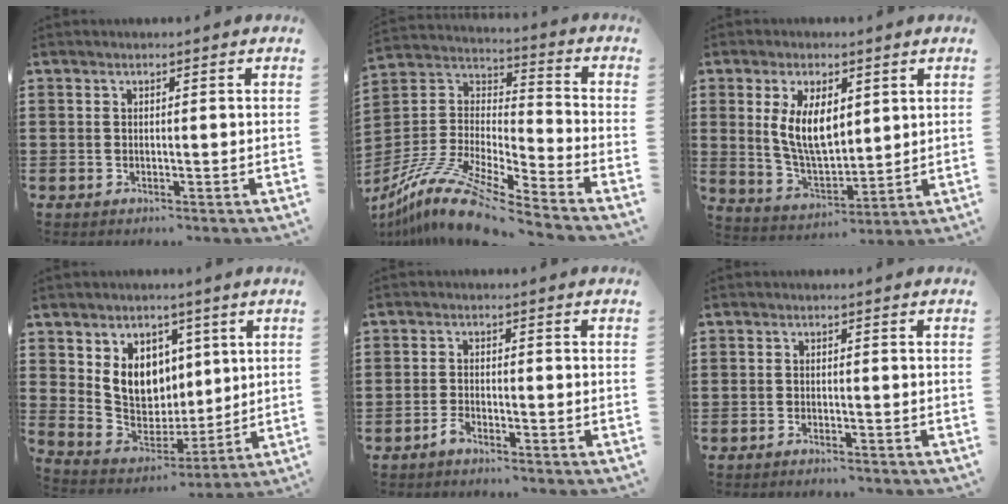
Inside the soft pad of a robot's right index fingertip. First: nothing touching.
{"total": 12.6, "force": [-10.7, 1.2, 6.5], "torque": [-0.143, 0.009, -0.214]}
{"total": 8.5, "force": [2.2, 4.4, 7.0], "torque": [-0.142, 0.005, 0.039]}
{"total": 9.3, "force": [3.1, 7.7, 4.1], "torque": [-0.103, -0.002, 0.063]}
{"total": 1.9, "force": [-1.7, 0.3, 0.8], "torque": [-0.025, -0.001, -0.036]}
{"total": 1.1, "force": [-1.1, -0.2, 0.1], "torque": [-0.004, -0.003, -0.022]}